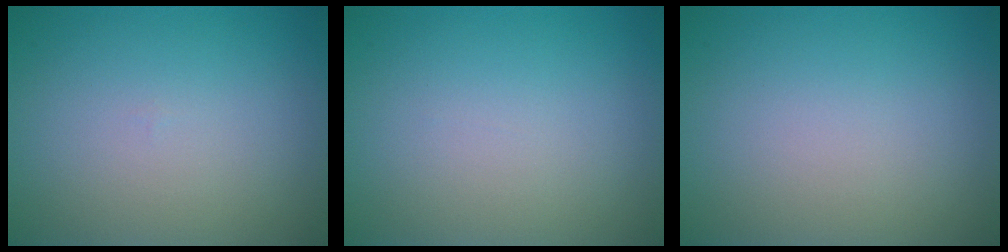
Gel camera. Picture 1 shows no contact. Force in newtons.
{"total": 0.0}
{"total": 0.0}